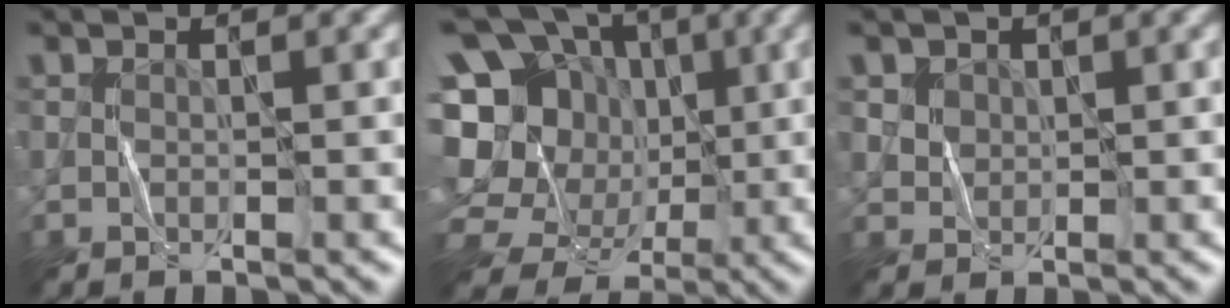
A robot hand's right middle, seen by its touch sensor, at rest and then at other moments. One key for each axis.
{"total": 17.7, "fx": 0.3, "fy": 15.5, "fz": 8.6, "tx": -0.195, "ty": 0.029, "tz": -0.006}
{"total": 2.5, "fx": 1.2, "fy": 1.9, "fz": 1.0, "tx": -0.034, "ty": -0.003, "tz": 0.039}